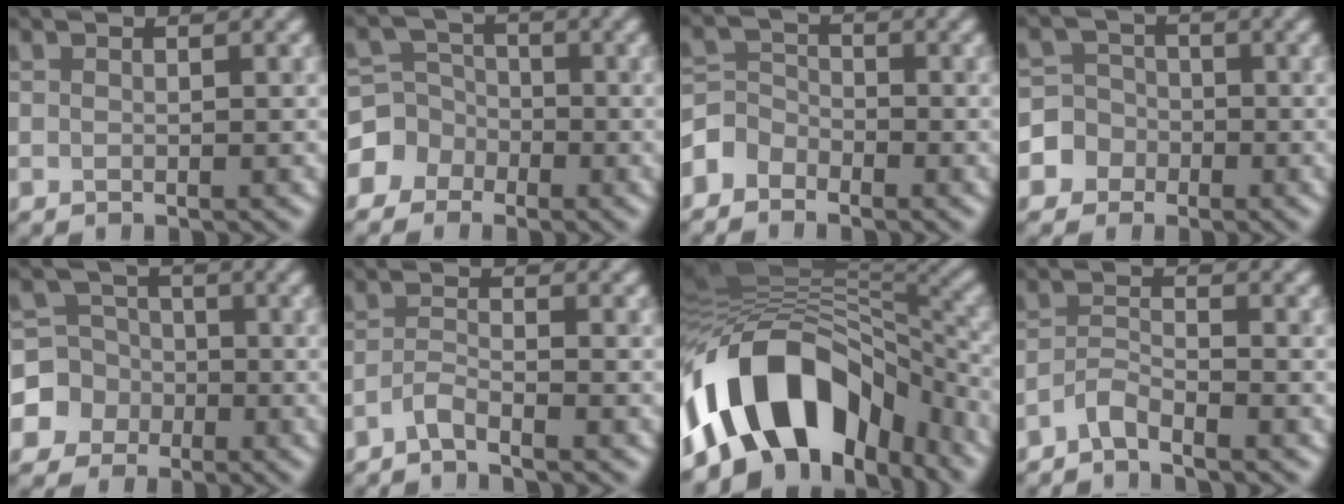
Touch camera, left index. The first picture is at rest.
{"total": 3.9, "force": [-1.8, 3.4, 0.1], "torque": [0.025, 0.013, -0.054]}
{"total": 2.6, "force": [-1.9, 1.7, 0.2], "torque": [-0.005, 0.012, -0.050]}
{"total": 4.3, "force": [-1.8, 3.9, 0.1], "torque": [0.023, 0.005, -0.052]}
{"total": 5.5, "force": [-1.8, 5.2, 0.3], "torque": [0.010, 0.011, -0.057]}
{"total": 1.6, "force": [-1.4, 0.1, 0.8], "torque": [-0.018, 0.002, -0.036]}
{"total": 13.6, "force": [-6.6, 8.2, 8.6], "torque": [-0.139, 0.026, -0.114]}
{"total": 1.9, "force": [-1.7, 0.2, 0.8], "torque": [-0.016, 0.006, -0.042]}